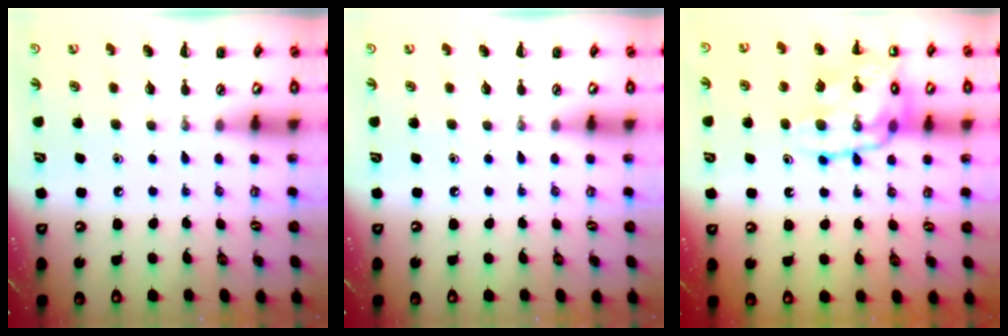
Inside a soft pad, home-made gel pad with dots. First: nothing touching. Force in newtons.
{"total": 0.0}
{"total": 15.5, "press": 15.3, "slide": 2.0}